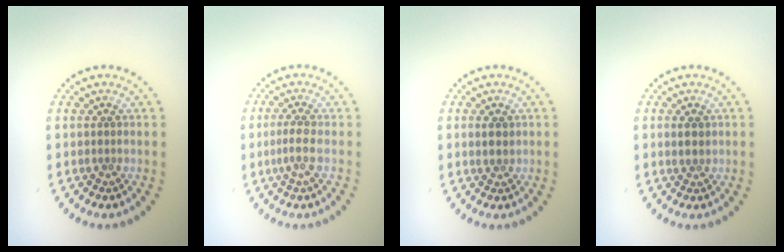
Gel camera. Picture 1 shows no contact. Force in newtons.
{"total": 1.7, "press": 1.3, "slide": 1.0}
{"total": 1.5, "press": 1.4, "slide": 0.4}
{"total": 1.5, "press": 1.4, "slide": 0.4}